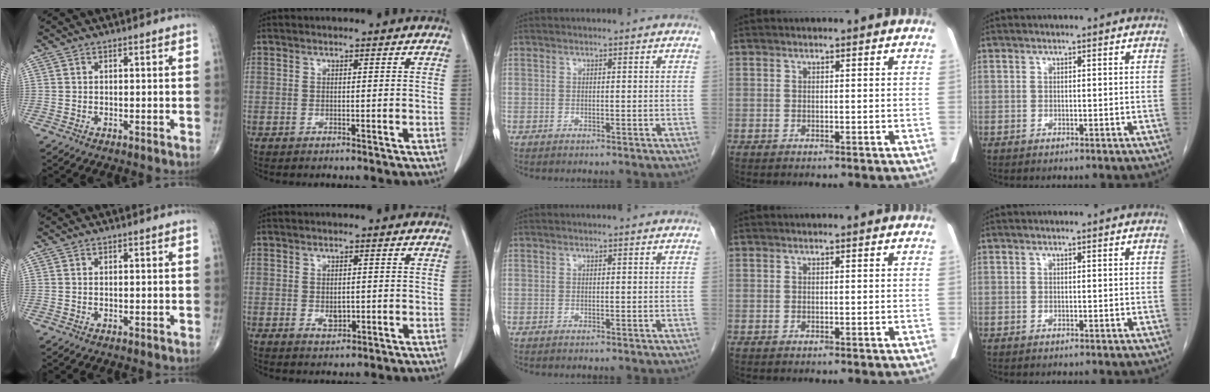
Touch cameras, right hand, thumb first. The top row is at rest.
{"index": {"total": 2.2, "force": [-0.3, 1.3, 1.7], "torque": [-0.028, -0.003, 0.002]}}